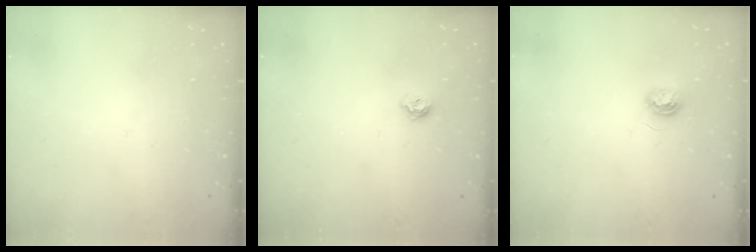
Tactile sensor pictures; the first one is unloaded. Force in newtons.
{"total": 5.6, "press": 5.6, "slide": 0.9}
{"total": 4.8, "press": 4.8, "slide": 0.6}